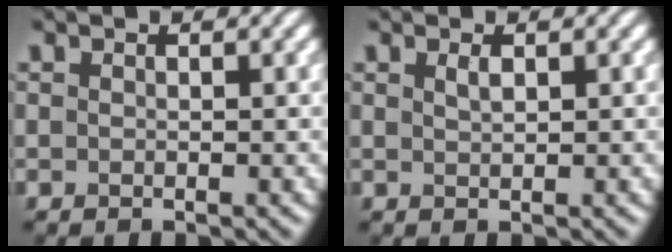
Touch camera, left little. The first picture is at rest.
{"total": 0.9, "force": [0.5, 0.3, 0.7], "torque": [-0.015, 0.001, 0.011]}